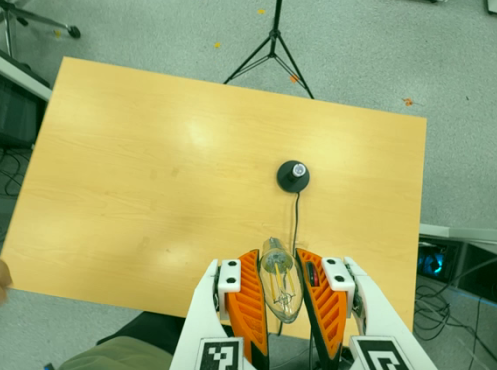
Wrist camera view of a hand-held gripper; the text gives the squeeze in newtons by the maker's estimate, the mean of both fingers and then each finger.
{"total": 20.6, "left": 22.4, "right": 18.7}